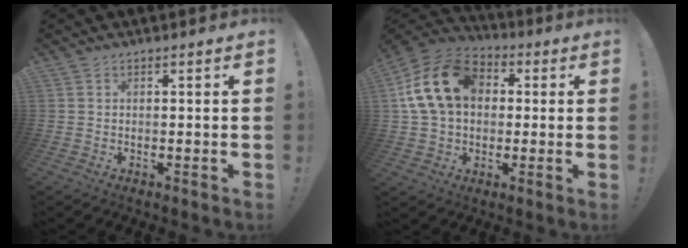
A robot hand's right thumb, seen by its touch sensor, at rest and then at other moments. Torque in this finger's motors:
{"motor_torque": [1.05, 1.05, 0.37, -0.08, 0.17]}